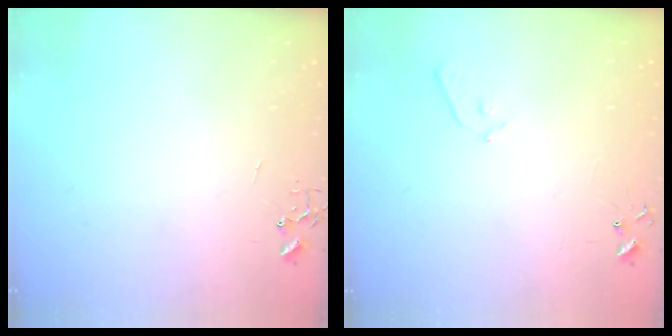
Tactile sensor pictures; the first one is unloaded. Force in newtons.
{"total": 6.2, "press": 6.2, "slide": 0.5}